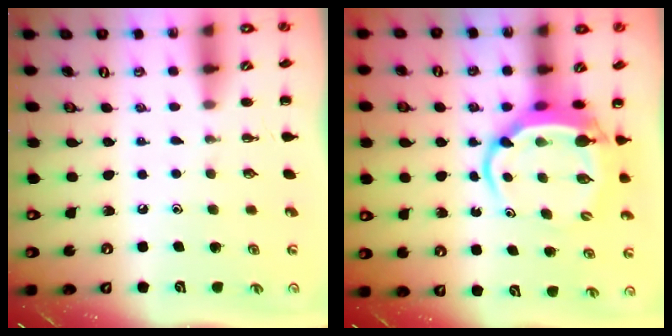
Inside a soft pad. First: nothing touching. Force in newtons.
{"total": 6.7, "press": 6.4, "slide": 1.8}